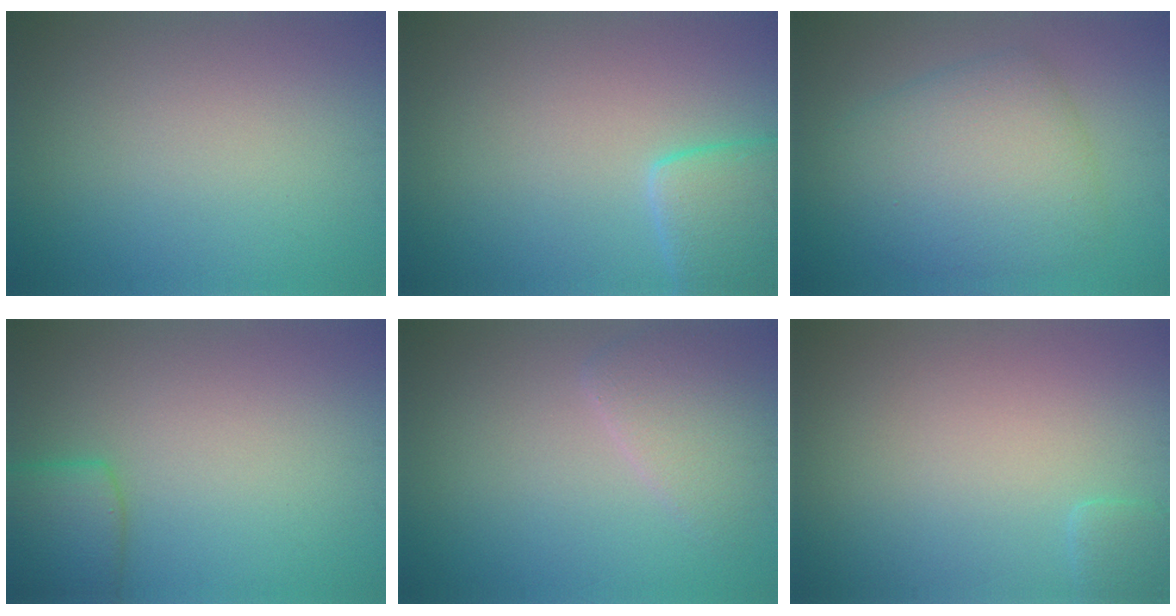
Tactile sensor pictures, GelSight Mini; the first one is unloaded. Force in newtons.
{"total": 4.1, "press": 4.1, "slide": 0.3}
{"total": 6.5, "press": 6.5, "slide": 0.1}
{"total": 3.9, "press": 3.8, "slide": 0.3}
{"total": 2.9, "press": 2.8, "slide": 0.4}
{"total": 1.1, "press": 1.1, "slide": 0.2}